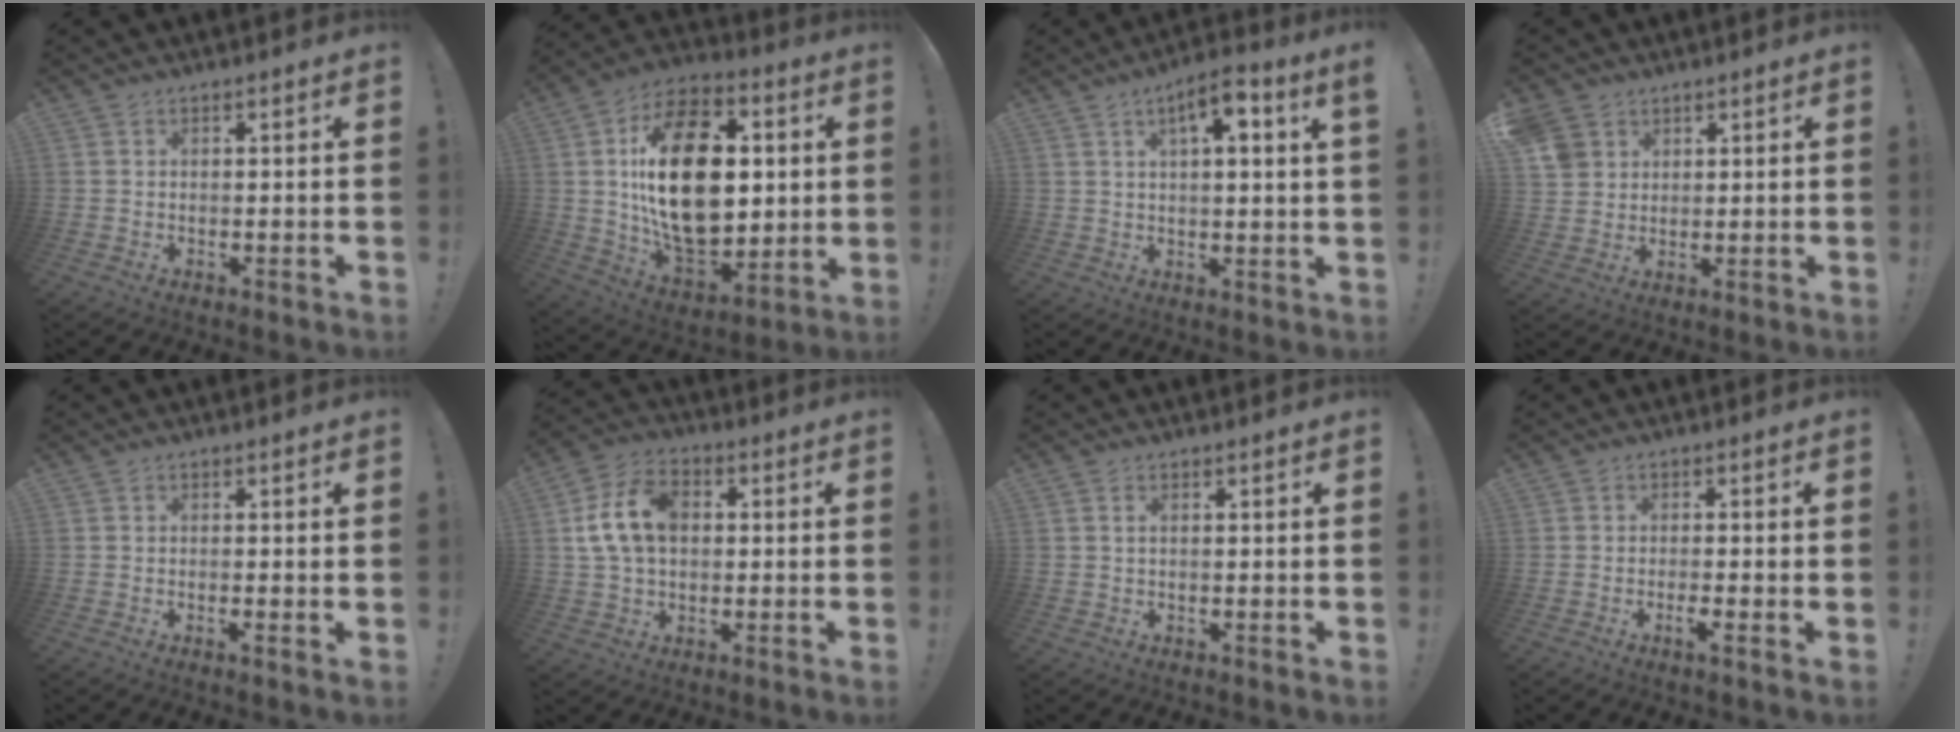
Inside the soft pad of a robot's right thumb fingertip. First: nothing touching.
{"total": 28.6, "force": [3.6, 17.9, 21.9], "torque": [-0.401, -0.014, 0.069]}
{"total": 7.1, "force": [3.0, 1.1, 6.3], "torque": [-0.092, -0.010, 0.042]}
{"total": 5.6, "force": [3.1, 4.4, 1.4], "torque": [-0.023, -0.012, 0.064]}
{"total": 1.4, "force": [0.0, -0.3, 1.3], "torque": [-0.015, -0.007, -0.001]}
{"total": 13.4, "force": [2.1, 9.4, 9.3], "torque": [-0.169, 0.010, 0.042]}
{"total": 0.8, "force": [0.2, 0.2, 0.8], "torque": [-0.022, 0.004, 0.004]}
{"total": 2.9, "force": [-1.1, -0.4, 2.6], "torque": [-0.041, -0.011, -0.018]}